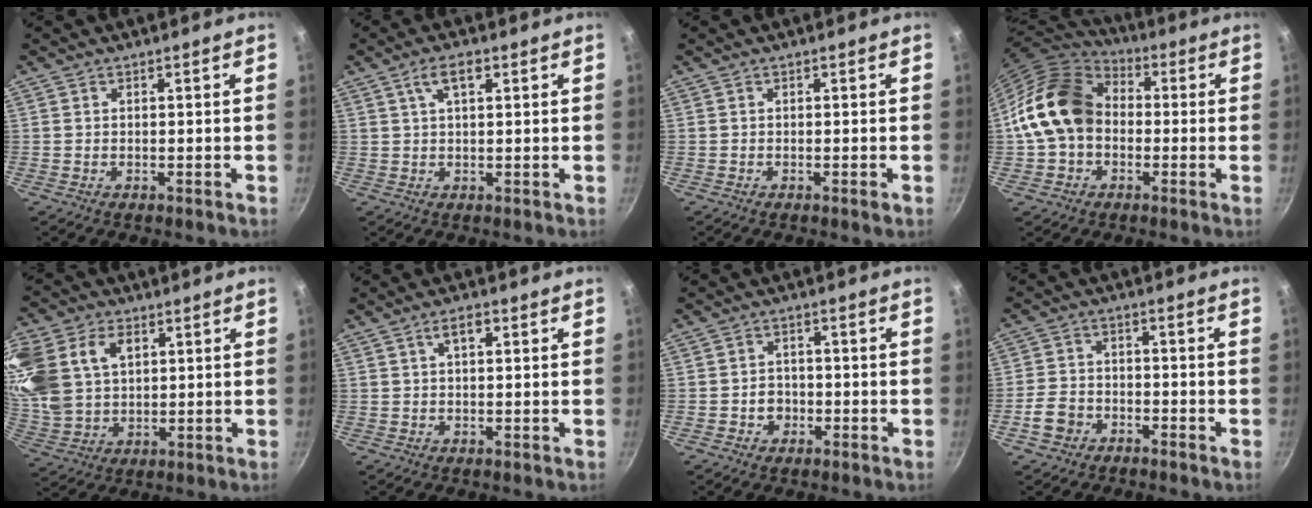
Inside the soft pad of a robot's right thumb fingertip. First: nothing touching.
{"total": 4.3, "force": [1.8, 1.8, 3.4], "torque": [-0.059, 0.005, 0.032]}
{"total": 0.9, "force": [-0.5, 0.1, 0.8], "torque": [-0.018, 0.001, -0.010]}
{"total": 16.3, "force": [-0.4, 12.4, 10.5], "torque": [-0.162, 0.039, -0.020]}
{"total": 20.9, "force": [7.4, 14.8, 12.8], "torque": [-0.298, 0.010, 0.150]}
{"total": 2.9, "force": [1.1, 1.3, 2.3], "torque": [-0.036, 0.008, 0.019]}
{"total": 3.3, "force": [-1.2, 2.8, 1.2], "torque": [0.001, 0.013, -0.020]}
{"total": 5.6, "force": [-3.1, 4.0, 2.3], "torque": [-0.041, 0.036, -0.061]}